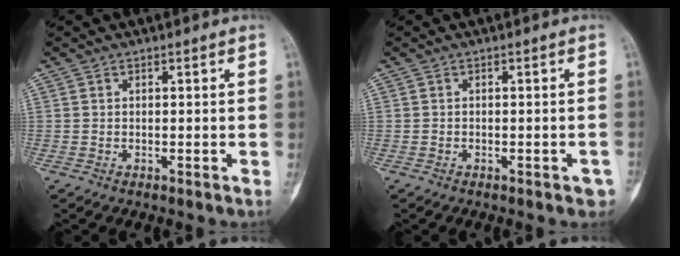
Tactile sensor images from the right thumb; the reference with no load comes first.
{"total": 2.1, "force": [-1.3, 0.9, 1.4], "torque": [-0.010, 0.011, -0.015]}